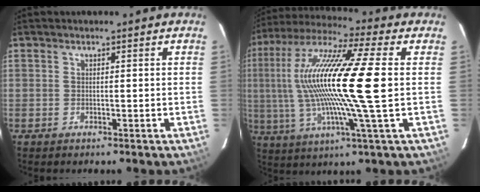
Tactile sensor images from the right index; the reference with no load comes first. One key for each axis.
{"total": 20.9, "fx": 1.3, "fy": 0.5, "fz": 20.9, "tx": -0.394, "ty": 0.006, "tz": 0.011}